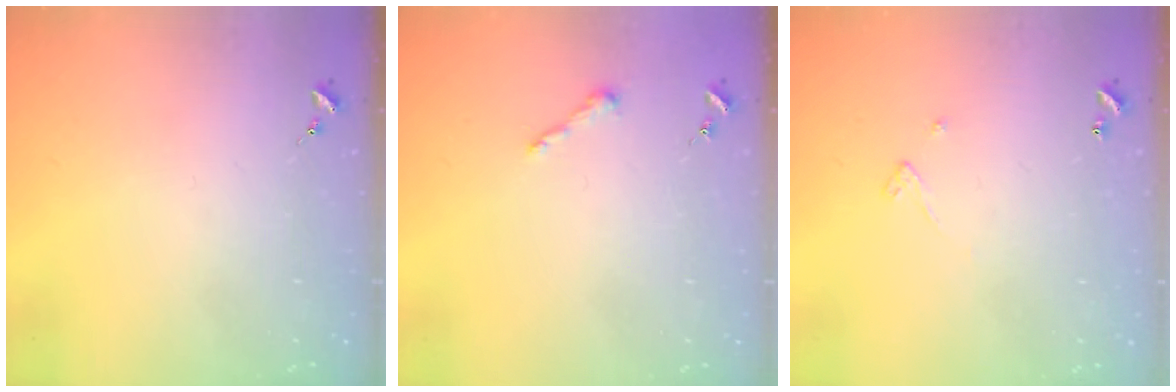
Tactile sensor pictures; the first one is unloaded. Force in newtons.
{"total": 3.6, "press": 3.6, "slide": 0.4}
{"total": 2.4, "press": 2.4, "slide": 0.2}